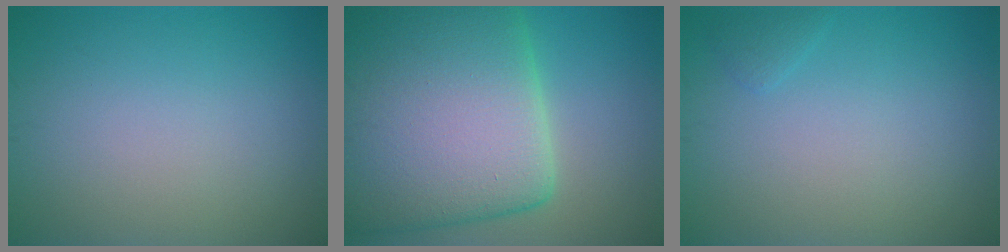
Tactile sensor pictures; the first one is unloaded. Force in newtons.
{"total": 16.8, "press": 16.8, "slide": 1.2}
{"total": 0.7, "press": 0.7, "slide": 0.1}